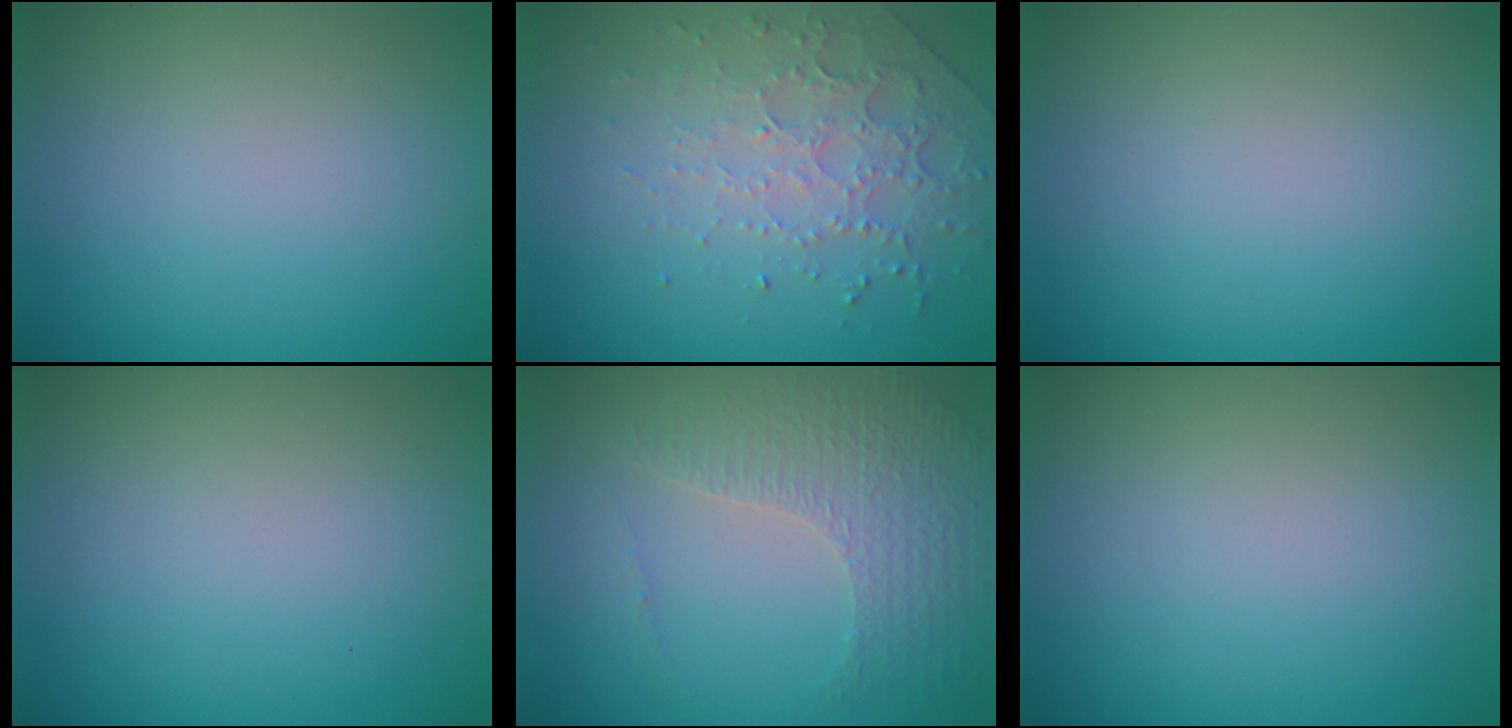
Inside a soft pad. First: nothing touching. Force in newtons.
{"total": 4.4, "press": 3.0, "slide": 3.2}
{"total": 0.0}
{"total": 0.0}
{"total": 4.3, "press": 3.0, "slide": 3.1}
{"total": 0.0}